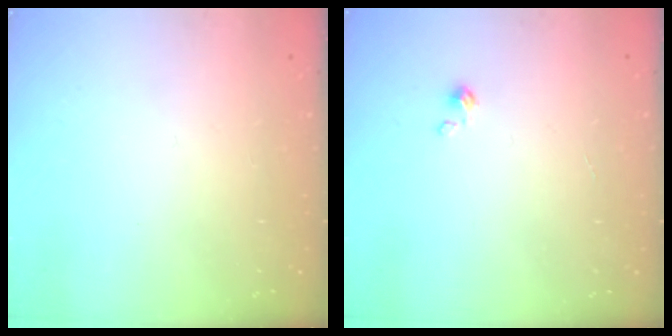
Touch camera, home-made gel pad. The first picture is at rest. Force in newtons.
{"total": 0.0}